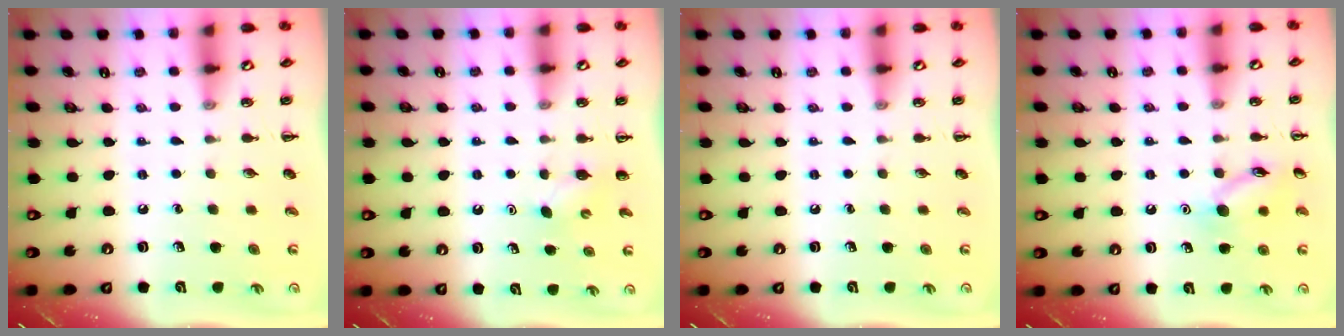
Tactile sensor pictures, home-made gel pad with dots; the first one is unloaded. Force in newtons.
{"total": 2.7, "press": 2.6, "slide": 0.7}
{"total": 0.0}
{"total": 10.6, "press": 10.6, "slide": 0.5}